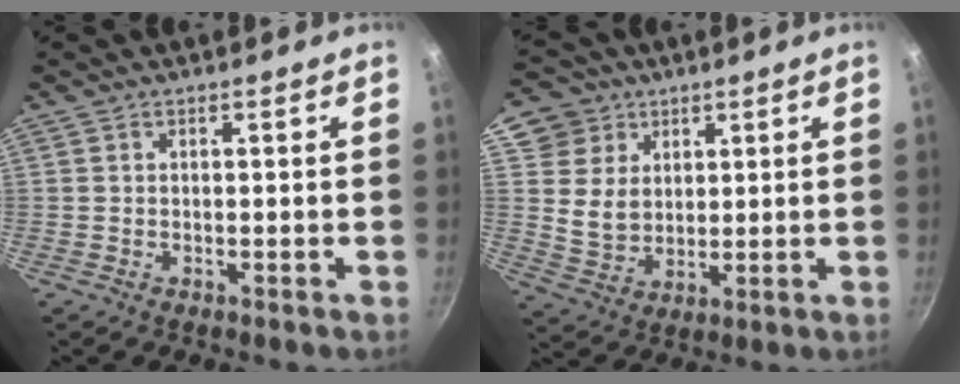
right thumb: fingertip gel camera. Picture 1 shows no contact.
{"total": 10.1, "force": [4.6, 8.5, 3.1], "torque": [-0.024, -0.015, 0.086]}